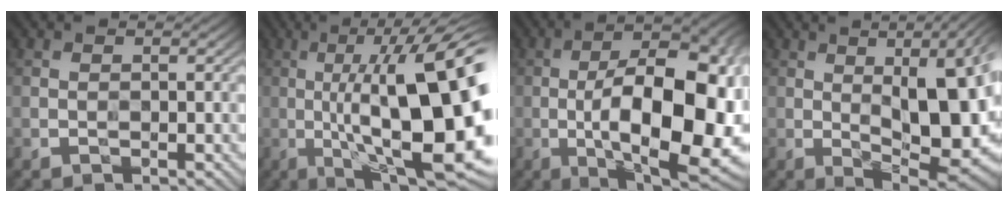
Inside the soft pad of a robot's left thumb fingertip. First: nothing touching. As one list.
[{"total": 20.4, "force": [-1.2, 5.8, 19.5], "torque": [-0.294, 0.017, -0.021]}, {"total": 19.9, "force": [-2.8, 7.8, 18.1], "torque": [-0.271, 0.003, -0.042]}, {"total": 17.3, "force": [1.3, 6.5, 16.0], "torque": [-0.204, 0.020, 0.029]}]